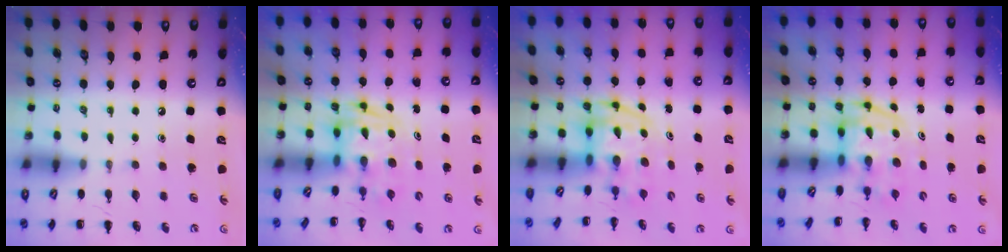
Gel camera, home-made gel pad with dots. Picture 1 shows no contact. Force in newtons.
{"total": 2.8, "press": 2.7, "slide": 0.5}
{"total": 4.0, "press": 3.9, "slide": 0.7}
{"total": 3.9, "press": 3.8, "slide": 0.6}